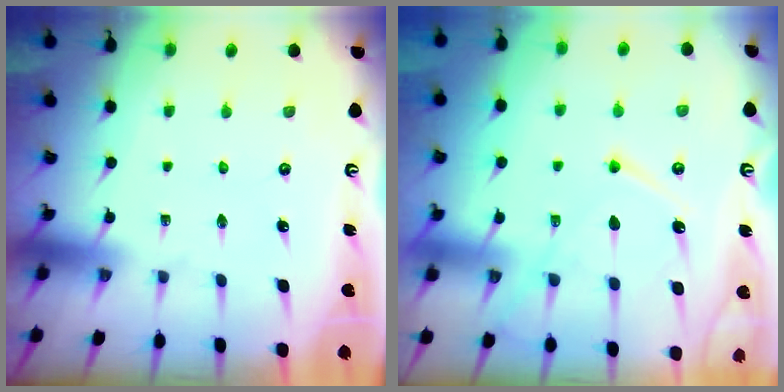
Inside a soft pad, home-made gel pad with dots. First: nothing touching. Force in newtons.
{"total": 12.2, "press": 12.1, "slide": 1.4}